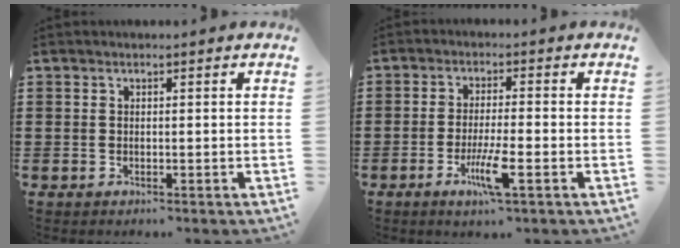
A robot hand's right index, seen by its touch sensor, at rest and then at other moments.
{"total": 6.2, "force": [-2.6, 0.6, 5.5], "torque": [-0.108, -0.015, -0.047]}